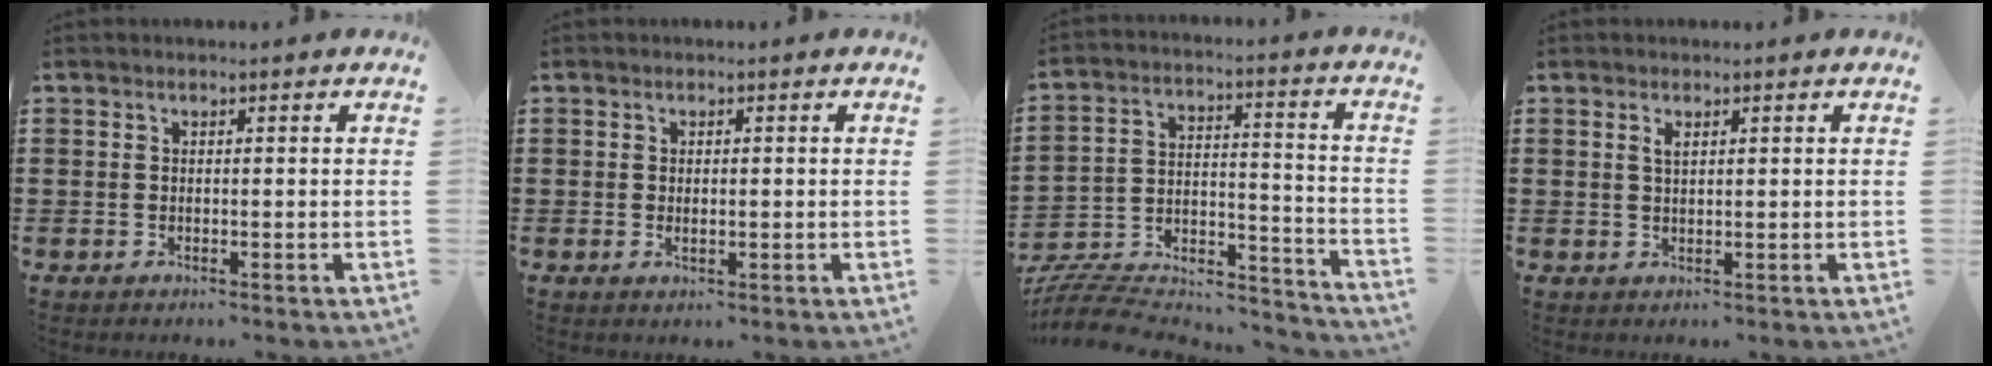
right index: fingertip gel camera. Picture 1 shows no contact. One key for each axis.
{"total": 1.1, "fx": 0.0, "fy": 0.5, "fz": 0.9, "tx": -0.017, "ty": 0.004, "tz": -0.001}
{"total": 7.2, "fx": -6.5, "fy": 2.2, "fz": 2.1, "tx": -0.039, "ty": 0.001, "tz": -0.129}
{"total": 1.3, "fx": 0.6, "fy": 0.6, "fz": 1.0, "tx": -0.021, "ty": 0.005, "tz": 0.010}